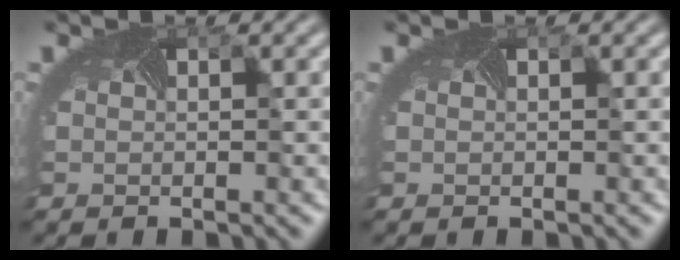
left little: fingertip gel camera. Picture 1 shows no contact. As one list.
[{"total": 0.0}]